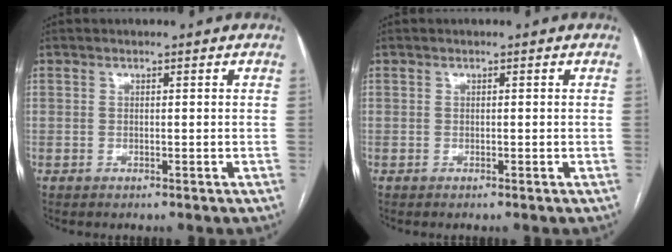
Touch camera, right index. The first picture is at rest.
{"total": 0.0}